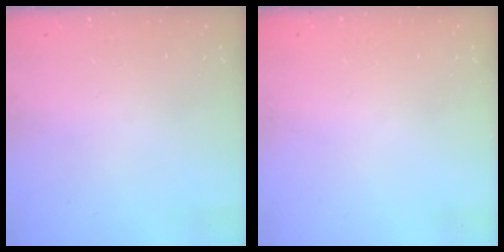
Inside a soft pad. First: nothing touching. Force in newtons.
{"total": 0.0}